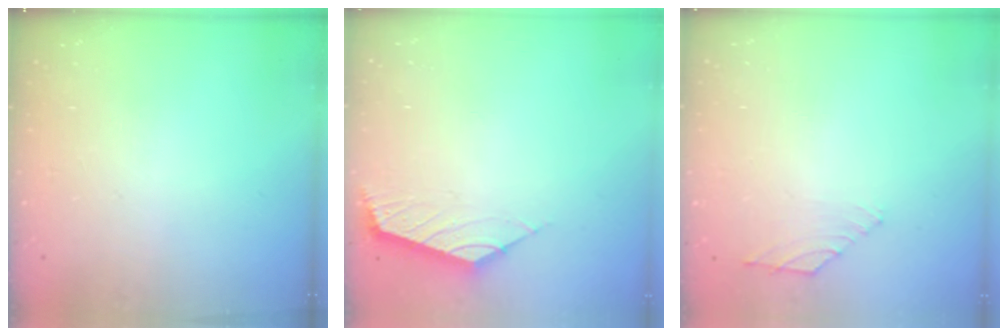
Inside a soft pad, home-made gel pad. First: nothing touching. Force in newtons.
{"total": 2.6, "press": 2.5, "slide": 0.7}
{"total": 1.4, "press": 1.3, "slide": 0.6}